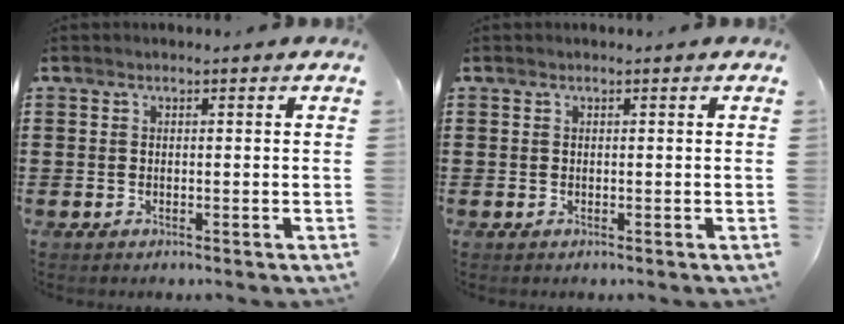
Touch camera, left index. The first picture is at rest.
{"total": 0.0}